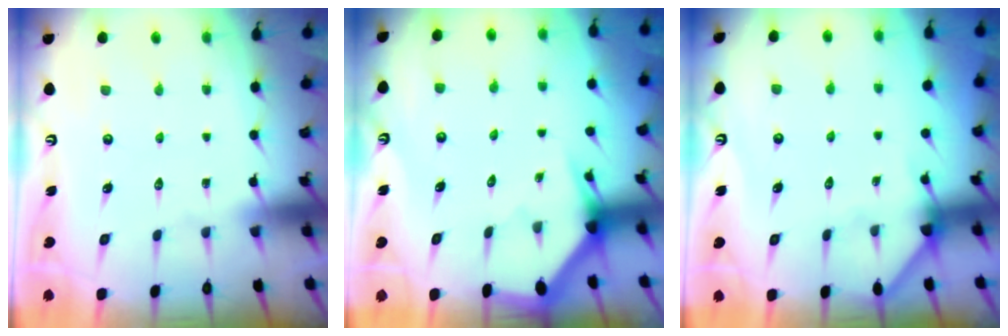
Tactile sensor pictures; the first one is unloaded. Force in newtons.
{"total": 3.0, "press": 3.0, "slide": 0.1}
{"total": 3.9, "press": 3.9, "slide": 0.3}